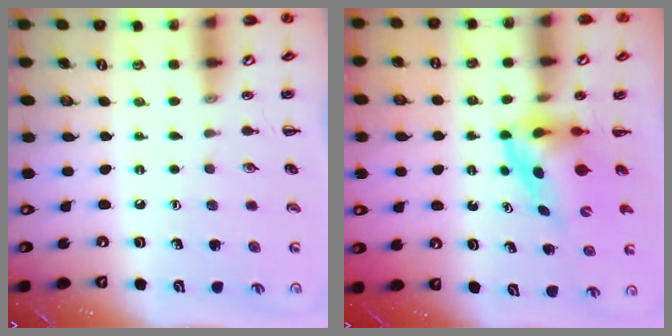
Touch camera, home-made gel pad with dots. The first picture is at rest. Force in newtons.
{"total": 3.7, "press": 3.7, "slide": 0.6}